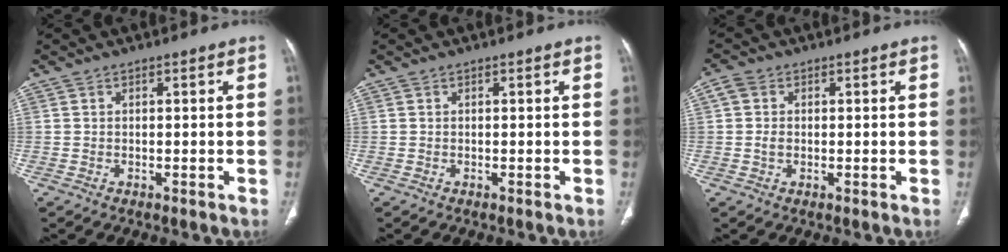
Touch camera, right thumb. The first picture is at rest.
{"total": 0.0}
{"total": 3.1, "force": [0.2, 2.5, 1.8], "torque": [-0.040, 0.007, 0.002]}